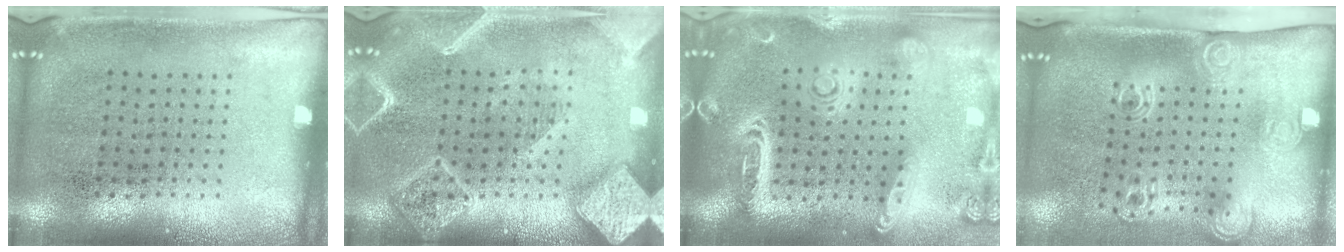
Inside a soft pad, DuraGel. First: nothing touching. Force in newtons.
{"total": 2.8, "press": 2.8, "slide": 0.3}
{"total": 2.8, "press": 2.4, "slide": 1.4}
{"total": 2.2, "press": 1.6, "slide": 1.6}